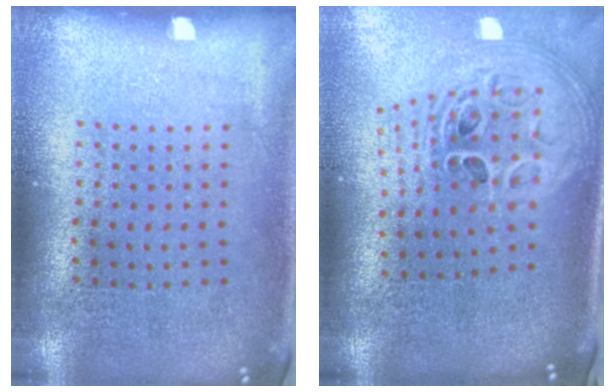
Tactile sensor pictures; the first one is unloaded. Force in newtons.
{"total": 2.5, "press": 1.8, "slide": 1.7}